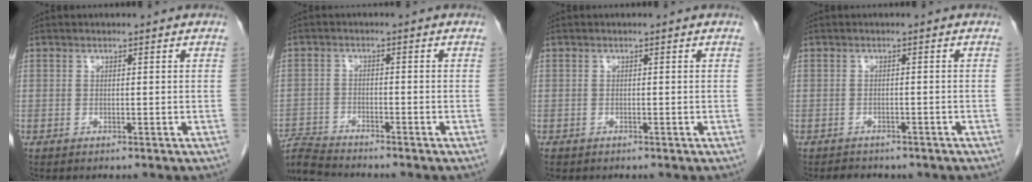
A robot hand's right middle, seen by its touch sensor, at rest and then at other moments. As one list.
[{"total": 6.2, "force": [-6.2, -0.1, 0.5], "torque": [-0.007, -0.005, -0.112]}, {"total": 1.6, "force": [-1.1, 1.1, 0.5], "torque": [-0.012, -0.001, -0.016]}, {"total": 4.2, "force": [-3.4, 2.0, 1.3], "torque": [-0.023, 0.000, -0.032]}]